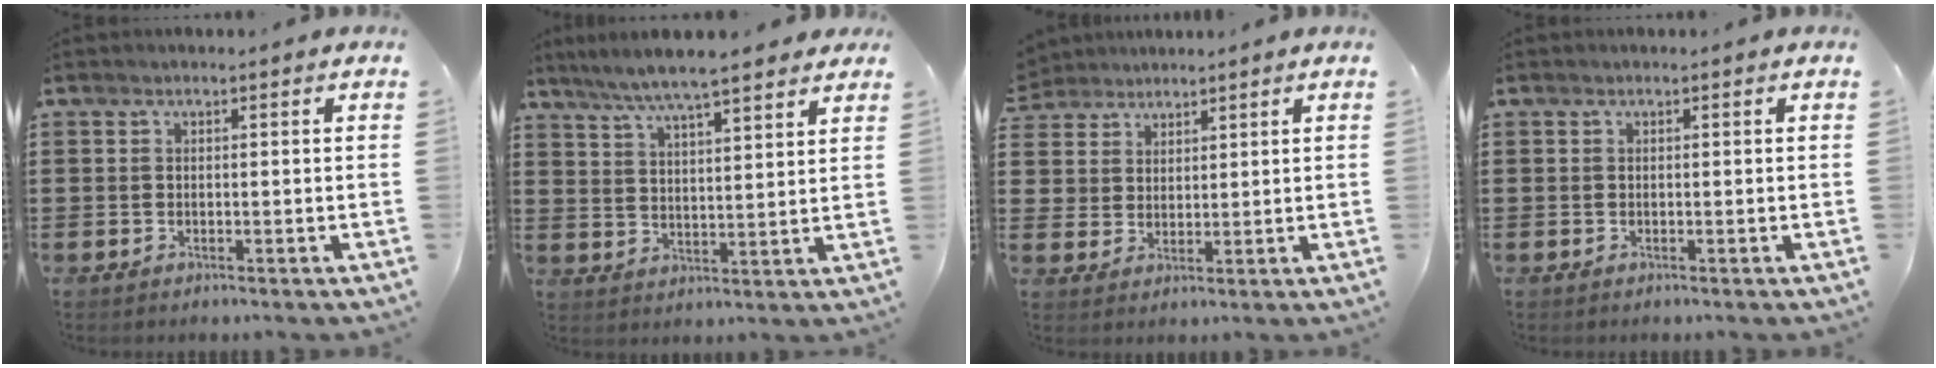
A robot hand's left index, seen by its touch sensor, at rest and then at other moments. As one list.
[{"total": 6.5, "force": [5.7, 0.4, 3.0], "torque": [-0.078, -0.018, 0.100]}, {"total": 4.1, "force": [3.0, 2.9, -0.3], "torque": [-0.016, 0.003, 0.055]}, {"total": 0.0}]